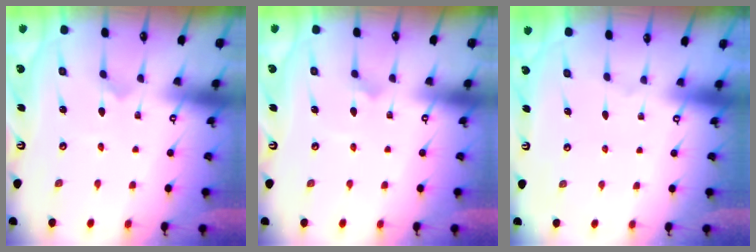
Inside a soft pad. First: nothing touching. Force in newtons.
{"total": 2.4, "press": 2.4, "slide": 0.2}
{"total": 0.0}